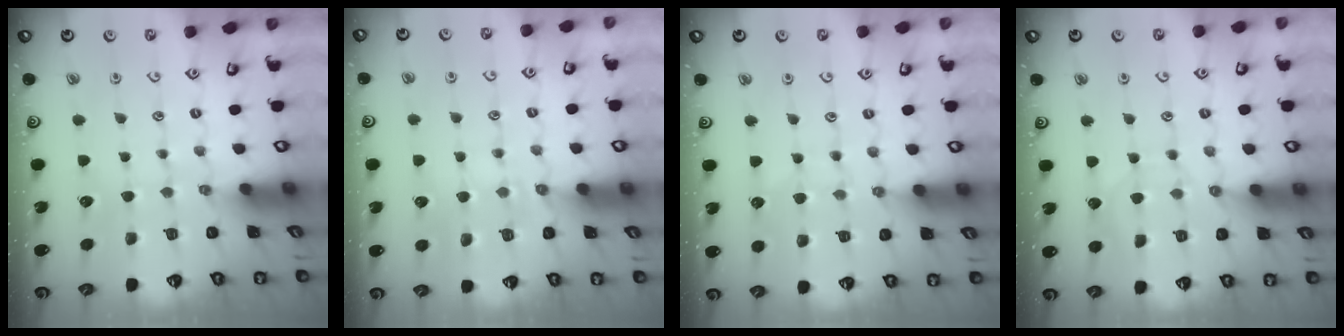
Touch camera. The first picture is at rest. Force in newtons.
{"total": 5.1, "press": 5.0, "slide": 0.7}
{"total": 5.0, "press": 4.9, "slide": 0.4}
{"total": 3.3, "press": 3.2, "slide": 0.4}